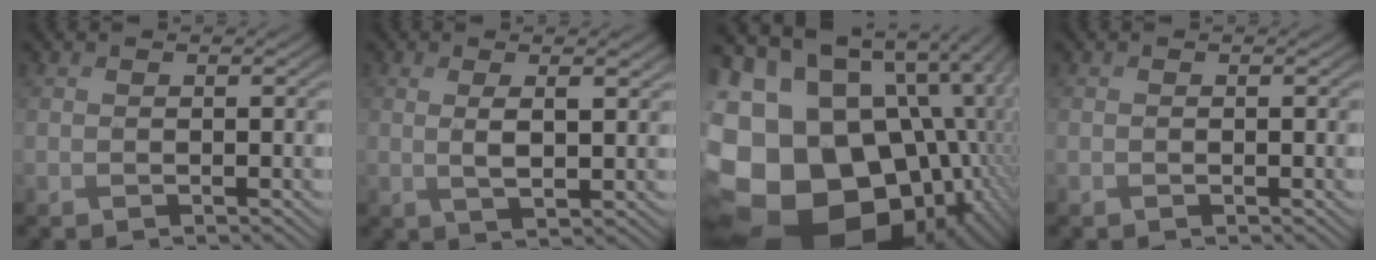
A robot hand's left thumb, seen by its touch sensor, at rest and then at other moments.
{"total": 3.8, "force": [1.2, 1.0, 3.5], "torque": [-0.072, -0.002, 0.025]}
{"total": 24.2, "force": [-3.4, 19.4, 14.1], "torque": [-0.284, -0.019, -0.065]}
{"total": 0.0}